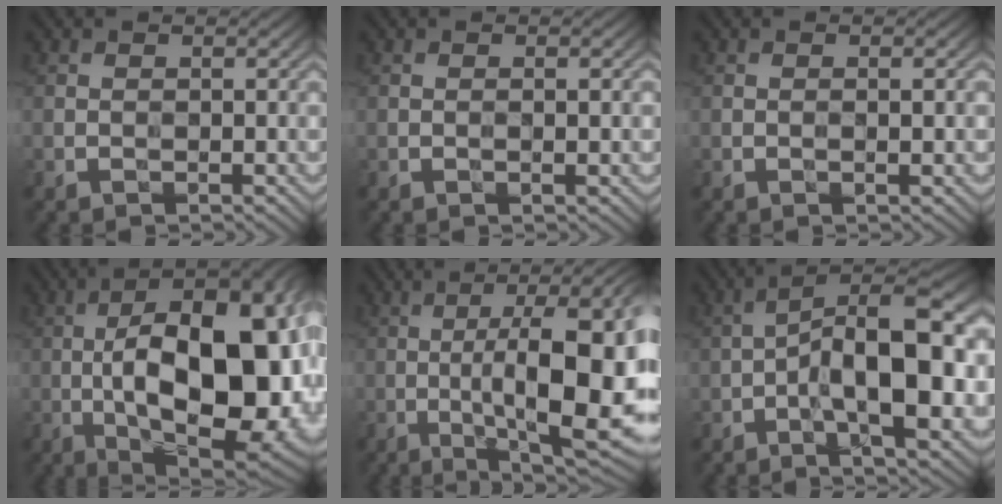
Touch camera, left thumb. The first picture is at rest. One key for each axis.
{"total": 1.1, "fx": -0.1, "fy": 0.0, "fz": 1.1, "tx": -0.018, "ty": 0.000, "tz": -0.002}
{"total": 1.4, "fx": -0.1, "fy": 0.1, "fz": 1.4, "tx": -0.025, "ty": 0.000, "tz": -0.003}
{"total": 21.5, "fx": -1.6, "fy": 9.5, "fz": 19.3, "tx": -0.283, "ty": 0.010, "tz": -0.041}
{"total": 18.6, "fx": -1.9, "fy": 5.7, "fz": 17.6, "tx": -0.242, "ty": 0.002, "tz": -0.031}
{"total": 14.9, "fx": -2.0, "fy": 5.8, "fz": 13.5, "tx": -0.208, "ty": 0.015, "tz": -0.036}